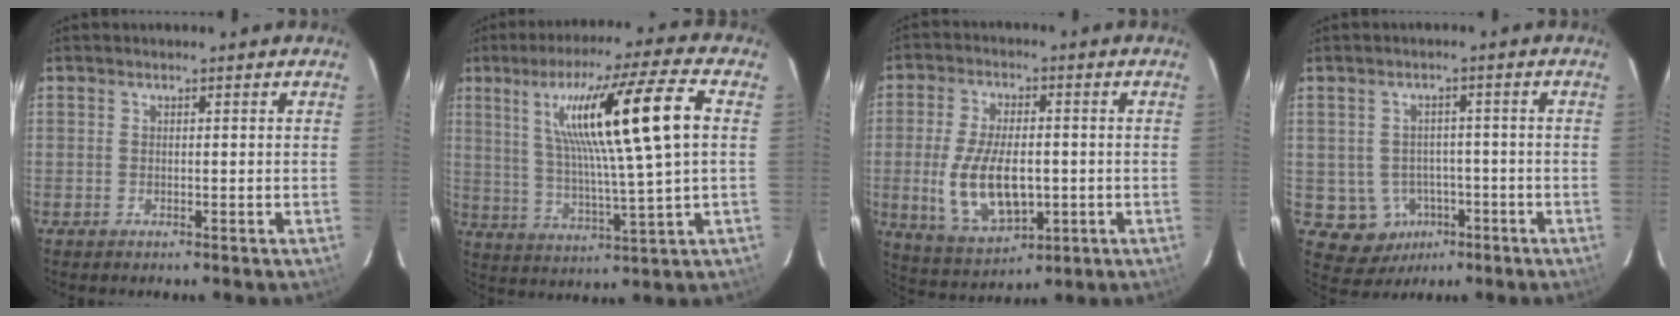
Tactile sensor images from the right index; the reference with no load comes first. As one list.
[{"total": 18.0, "force": [4.4, 0.3, 17.5], "torque": [-0.297, 0.004, 0.085]}, {"total": 13.7, "force": [-1.9, 6.8, 11.7], "torque": [-0.238, -0.014, -0.019]}, {"total": 7.3, "force": [-2.6, 6.6, 1.4], "torque": [-0.046, 0.018, -0.017]}]